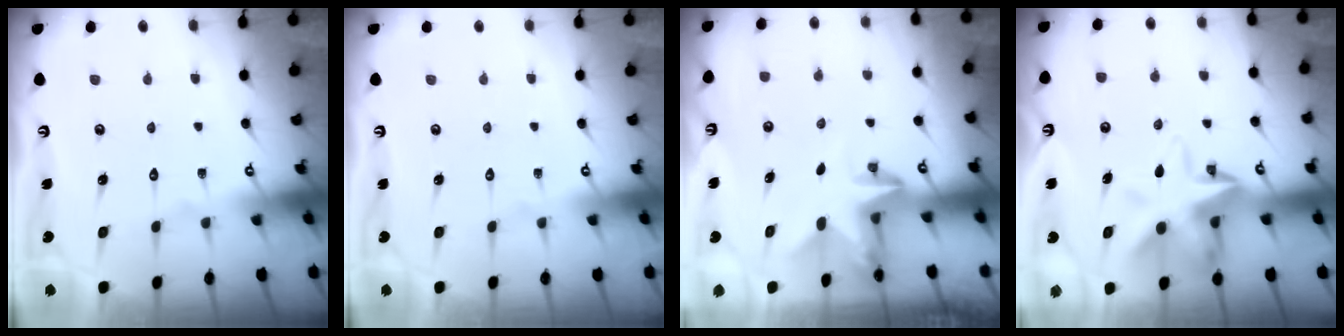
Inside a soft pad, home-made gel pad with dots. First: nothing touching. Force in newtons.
{"total": 0.0}
{"total": 2.4, "press": 2.4, "slide": 0.4}
{"total": 9.5, "press": 9.4, "slide": 1.7}